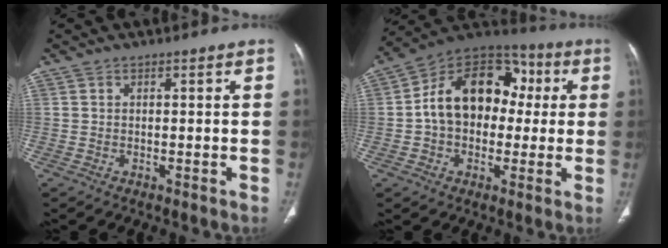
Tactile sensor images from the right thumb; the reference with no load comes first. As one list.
[{"total": 18.2, "force": [1.5, 13.3, 12.3], "torque": [-0.155, 0.042, 0.013]}]